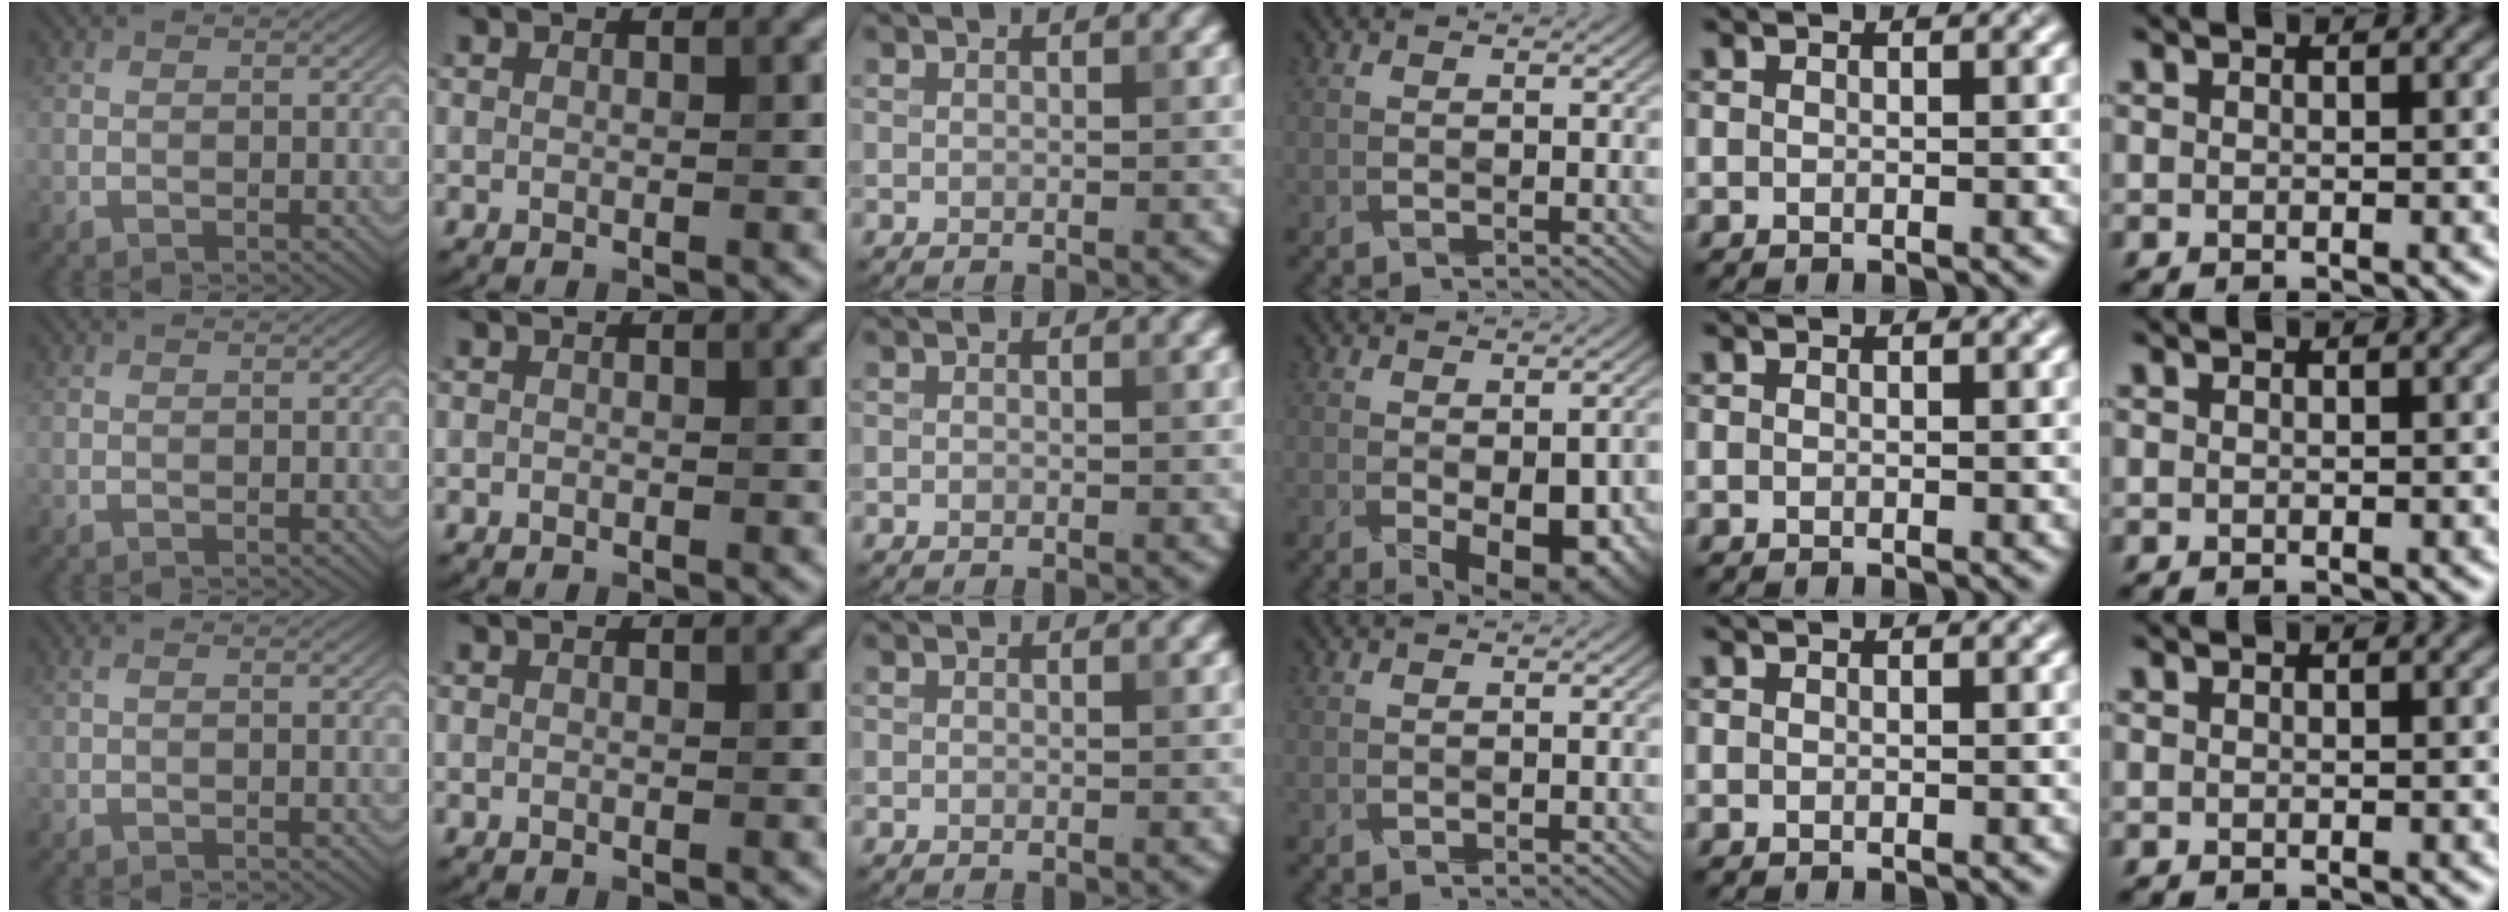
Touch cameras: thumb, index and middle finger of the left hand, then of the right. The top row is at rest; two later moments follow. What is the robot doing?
{"motion": "fold", "object": "handkerchief"}